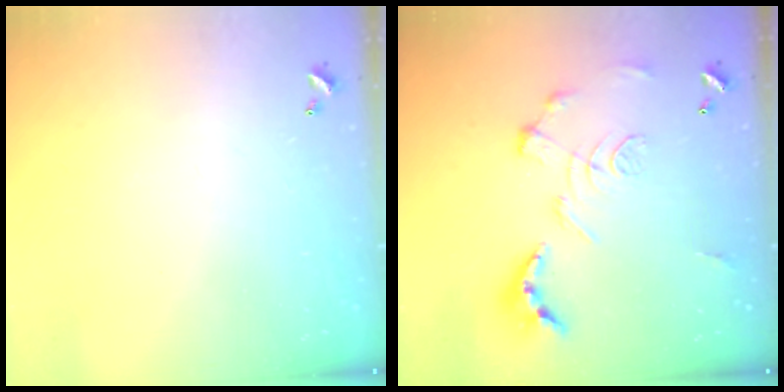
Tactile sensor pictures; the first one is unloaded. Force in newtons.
{"total": 2.9, "press": 2.3, "slide": 1.7}